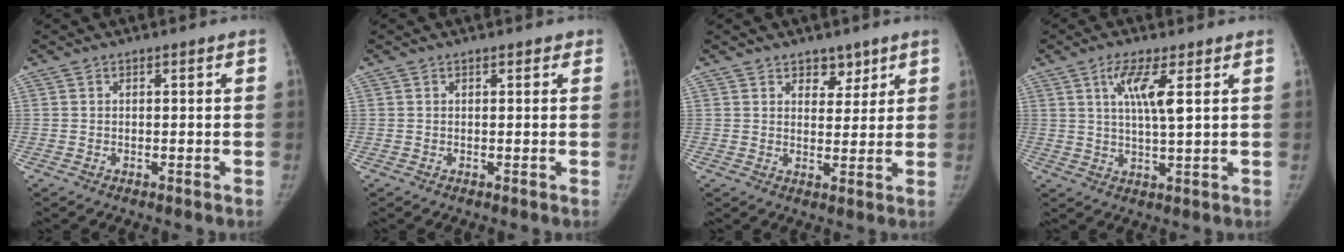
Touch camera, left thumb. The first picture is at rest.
{"total": 1.3, "force": [0.8, 0.7, 0.8], "torque": [-0.003, -0.001, 0.006]}
{"total": 4.5, "force": [3.0, 2.7, 1.8], "torque": [0.006, -0.019, 0.048]}
{"total": 6.9, "force": [2.7, 1.2, 6.2], "torque": [-0.118, -0.015, 0.051]}